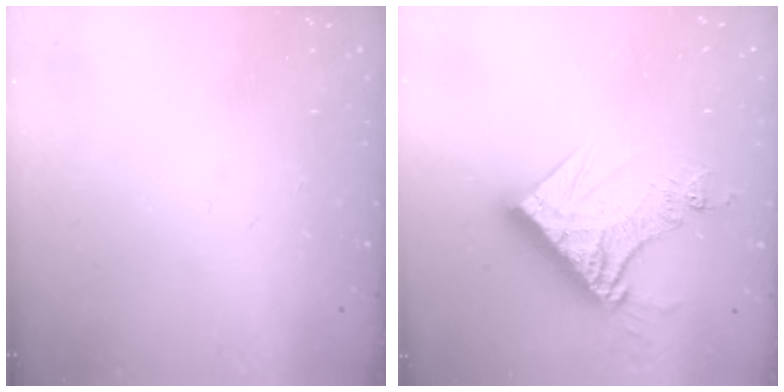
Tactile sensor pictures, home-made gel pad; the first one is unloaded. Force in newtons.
{"total": 14.5, "press": 14.4, "slide": 1.8}